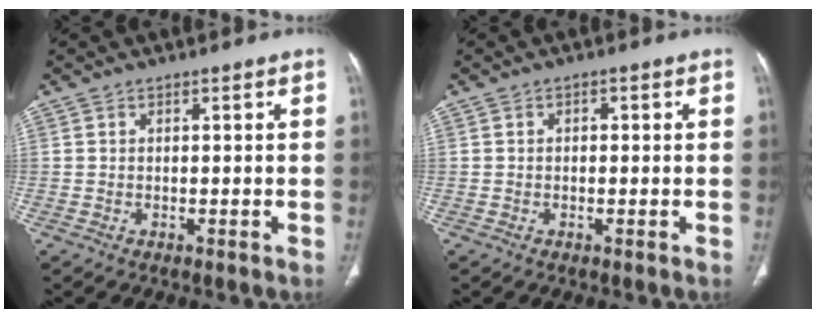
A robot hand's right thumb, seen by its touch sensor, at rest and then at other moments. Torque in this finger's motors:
{"motor_torque": [-0.04, -0.18, -0.28, 0.00, 0.03]}